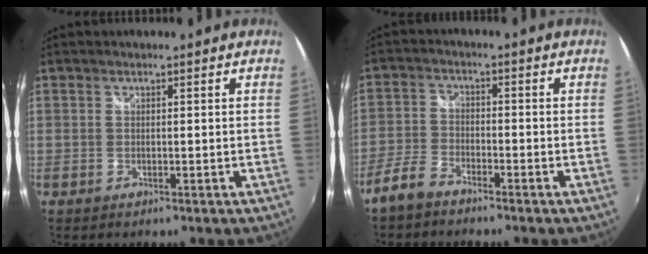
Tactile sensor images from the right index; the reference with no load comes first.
{"total": 4.8, "force": [-3.9, 1.8, 2.2], "torque": [-0.056, 0.005, -0.082]}